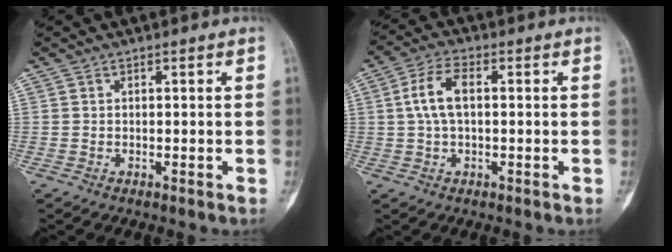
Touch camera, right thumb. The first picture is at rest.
{"total": 6.5, "force": [0.8, 3.2, 5.6], "torque": [-0.120, 0.018, 0.011]}